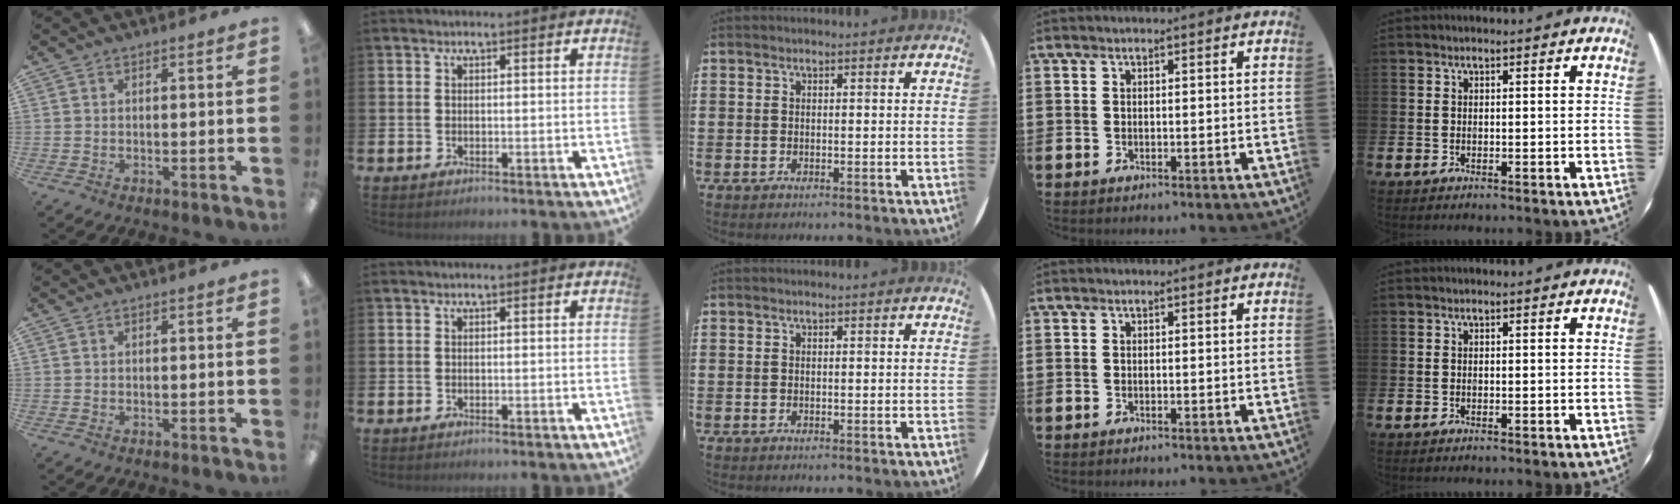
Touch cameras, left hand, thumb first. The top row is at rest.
{}